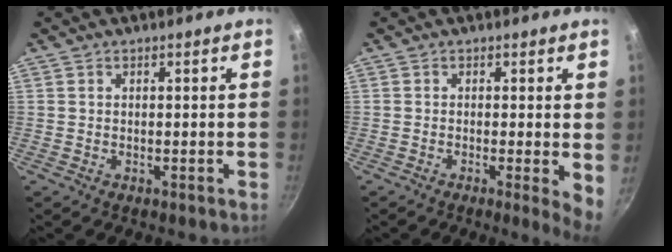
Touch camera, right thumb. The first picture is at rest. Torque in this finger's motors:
{"motor_torque": [-0.29, 0.55, -0.28, 0.16, 0.04]}